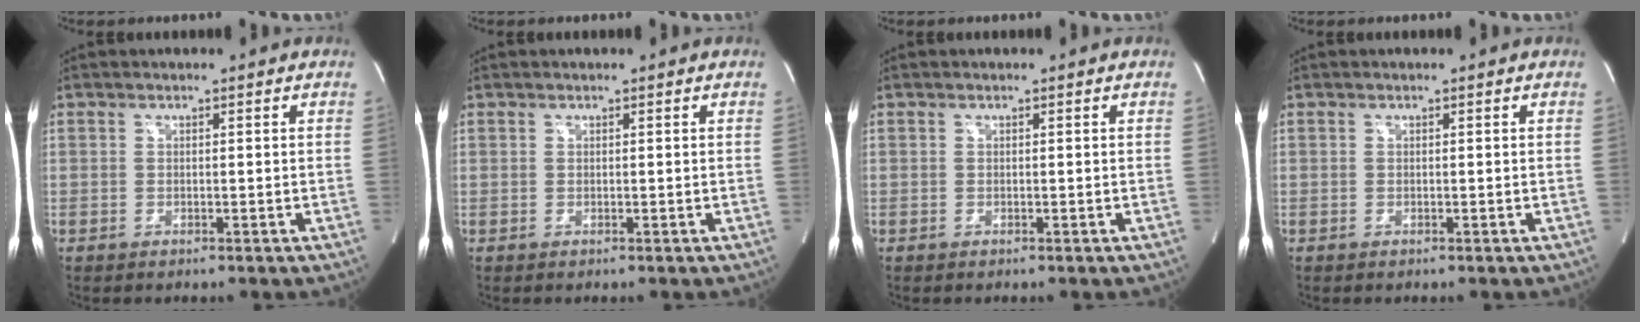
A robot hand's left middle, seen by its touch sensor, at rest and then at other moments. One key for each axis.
{"total": 0.0}
{"total": 0.0}
{"total": 0.0}